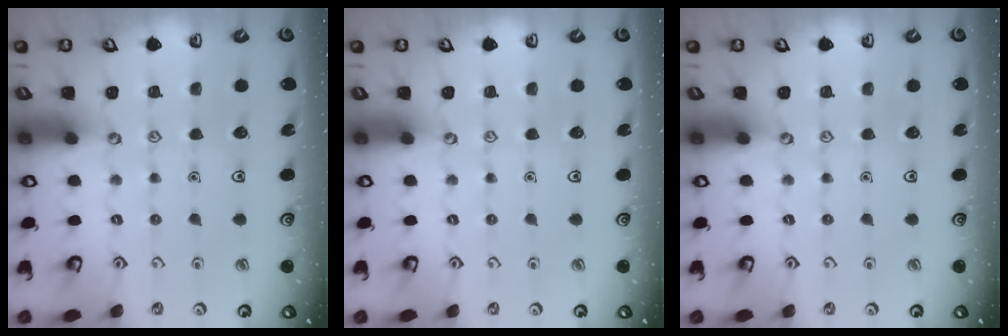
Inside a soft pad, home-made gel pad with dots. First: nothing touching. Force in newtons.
{"total": 0.0}
{"total": 0.0}